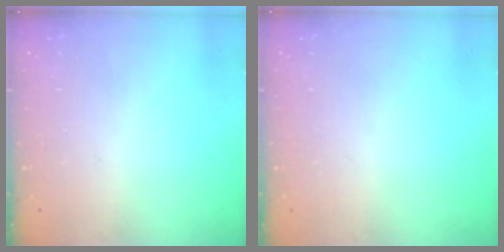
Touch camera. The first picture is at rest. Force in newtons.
{"total": 0.0}